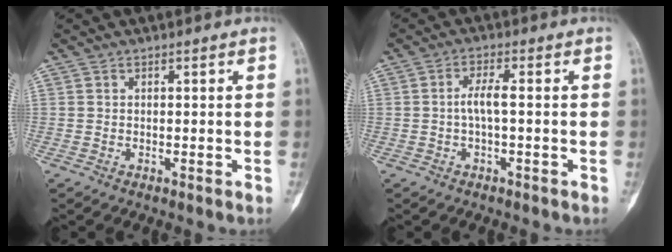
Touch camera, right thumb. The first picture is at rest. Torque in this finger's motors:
{"motor_torque": [0.01, 0.01, 0.39, -0.15, 0.01]}